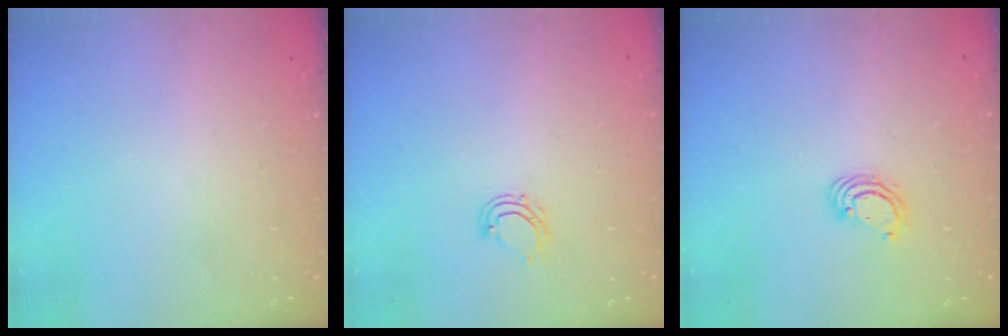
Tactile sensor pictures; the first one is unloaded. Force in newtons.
{"total": 6.0, "press": 5.9, "slide": 1.0}
{"total": 3.8, "press": 3.8, "slide": 0.2}